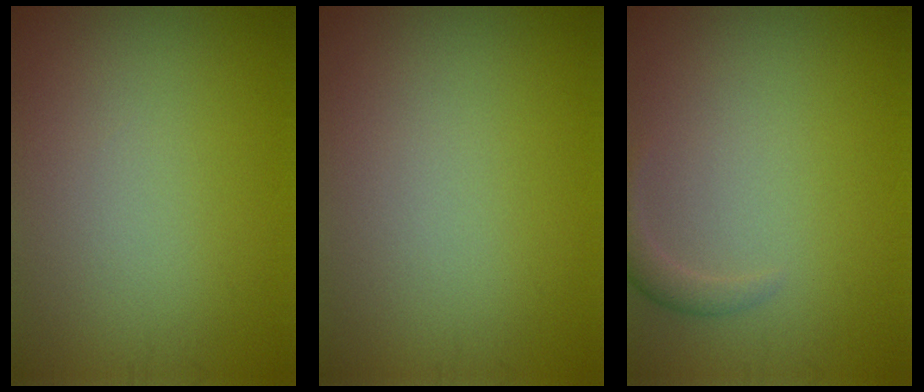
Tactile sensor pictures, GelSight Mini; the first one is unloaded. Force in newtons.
{"total": 0.0}
{"total": 1.4, "press": 1.4, "slide": 0.1}